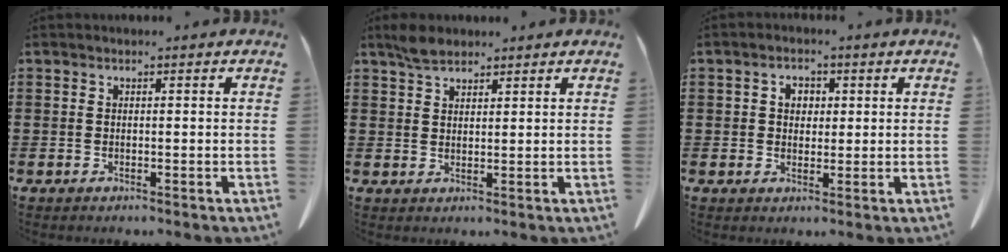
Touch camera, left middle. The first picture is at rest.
{"total": 3.2, "force": [2.6, 1.3, 1.5], "torque": [-0.035, 0.006, 0.049]}
{"total": 2.7, "force": [0.6, 2.3, 1.4], "torque": [-0.028, 0.007, 0.005]}